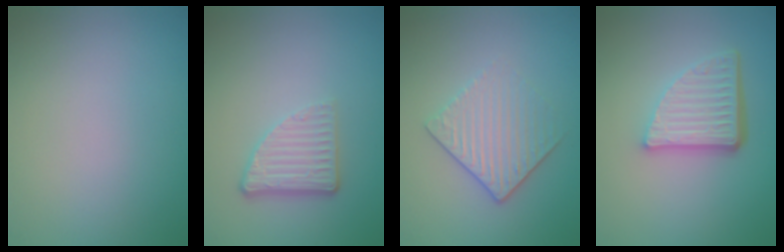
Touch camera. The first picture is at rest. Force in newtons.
{"total": 3.7, "press": 2.6, "slide": 2.7}
{"total": 3.9, "press": 3.1, "slide": 2.3}
{"total": 5.7, "press": 3.8, "slide": 4.2}